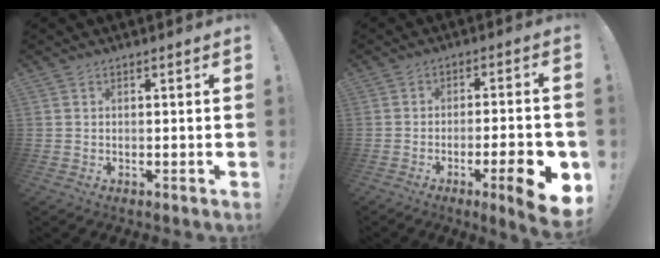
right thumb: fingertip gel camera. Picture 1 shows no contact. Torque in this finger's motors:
{"motor_torque": [0.84, 0.26, 0.31, -0.06, 0.11]}